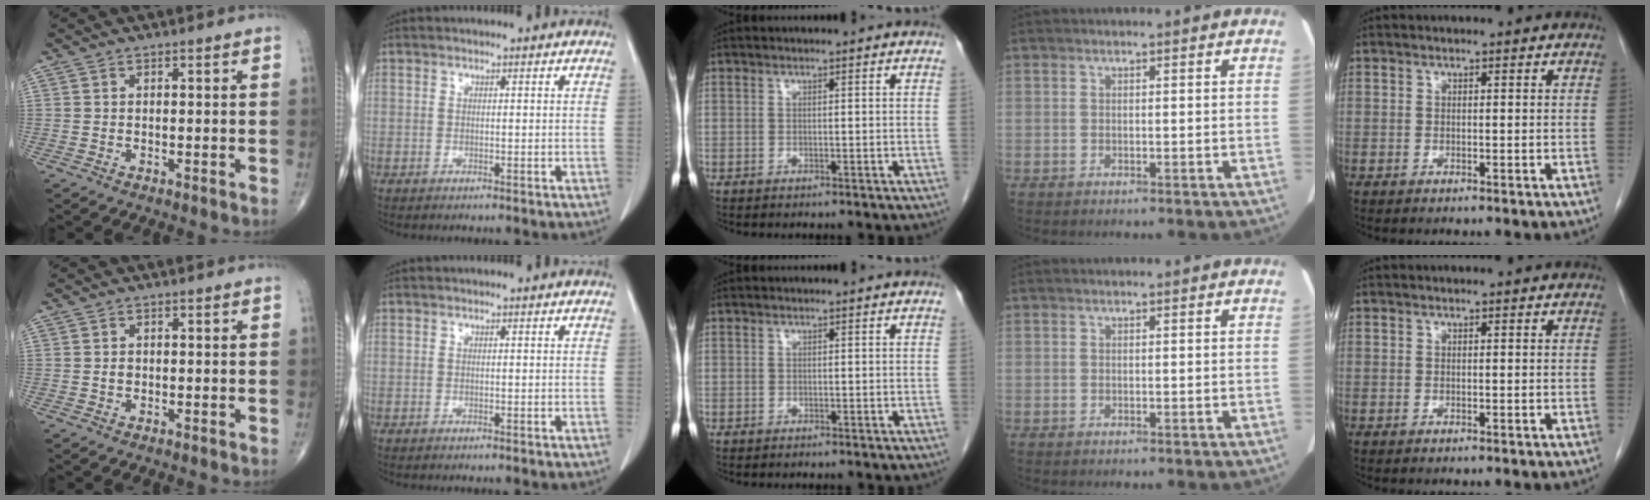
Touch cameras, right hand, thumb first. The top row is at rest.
{"thumb": {"total": 1.0, "force": [-0.1, 0.8, 0.6], "torque": [-0.010, 0.002, -0.002]}}